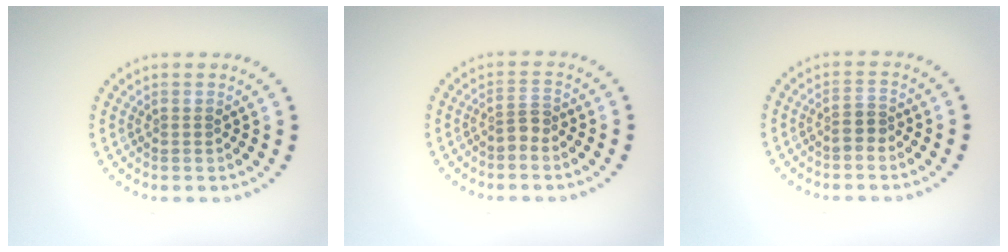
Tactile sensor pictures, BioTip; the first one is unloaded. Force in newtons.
{"total": 1.7, "press": 1.4, "slide": 1.0}
{"total": 1.6, "press": 1.4, "slide": 0.7}